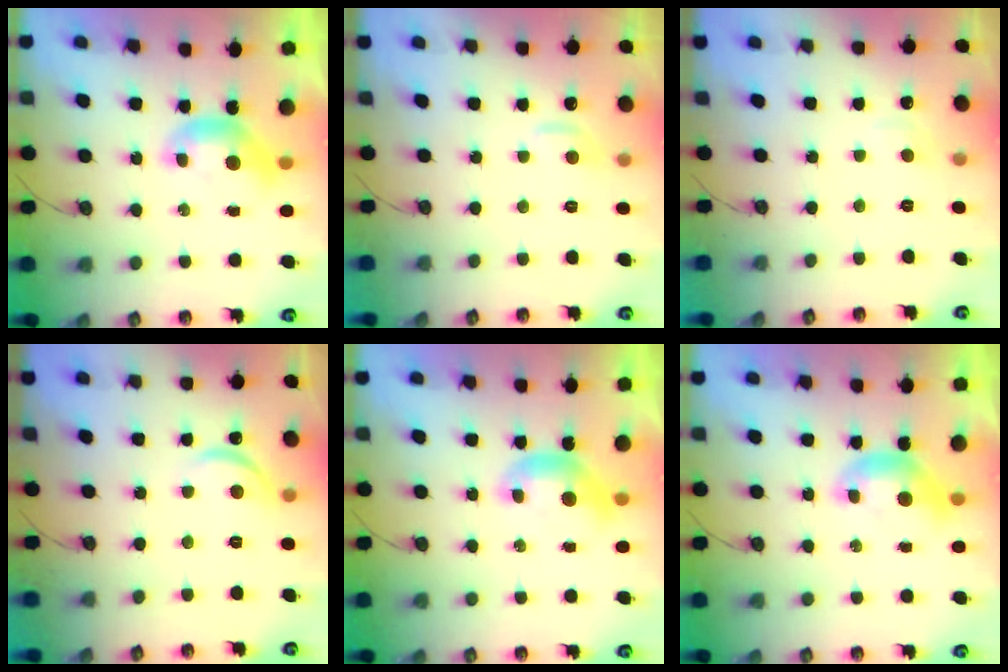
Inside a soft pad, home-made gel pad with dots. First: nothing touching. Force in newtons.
{"total": 0.9, "press": 0.4, "slide": 0.8}
{"total": 2.9, "press": 2.8, "slide": 0.5}
{"total": 3.9, "press": 3.8, "slide": 0.4}
{"total": 0.0}
{"total": 0.0}